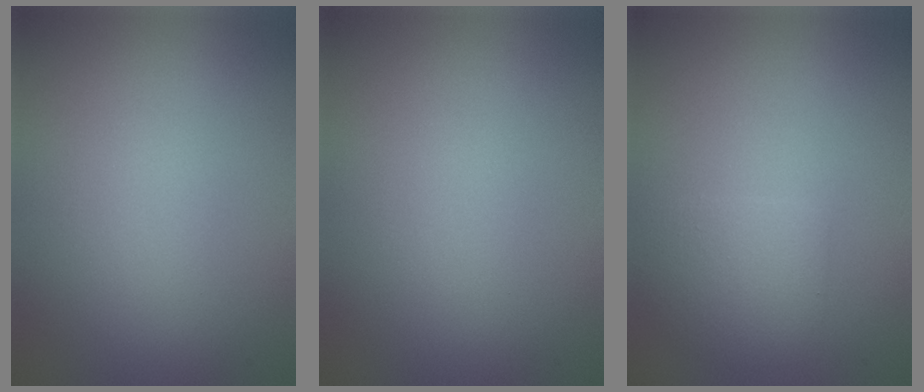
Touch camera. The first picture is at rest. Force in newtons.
{"total": 0.0}
{"total": 2.2, "press": 2.2, "slide": 0.1}